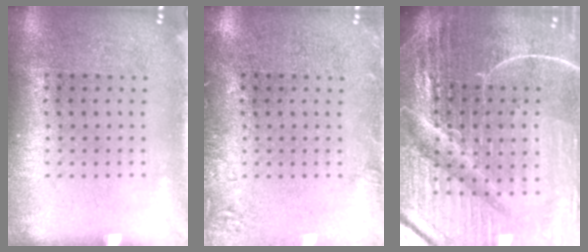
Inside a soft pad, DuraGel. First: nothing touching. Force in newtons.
{"total": 1.5, "press": 1.5, "slide": 0.2}
{"total": 7.1, "press": 6.1, "slide": 3.5}